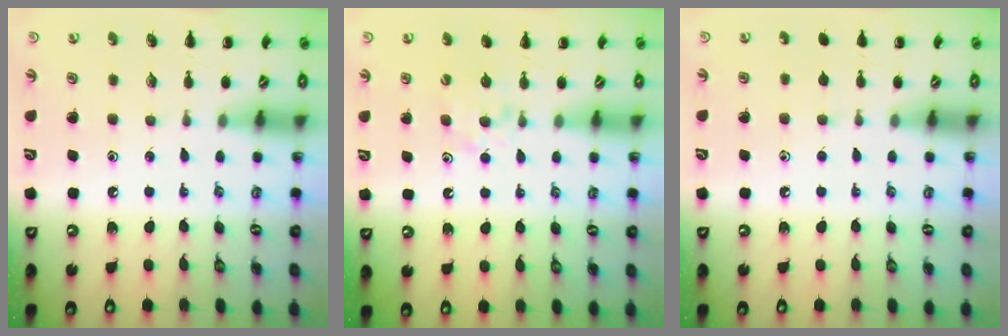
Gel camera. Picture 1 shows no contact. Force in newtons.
{"total": 5.1, "press": 4.9, "slide": 1.4}
{"total": 3.1, "press": 2.9, "slide": 1.2}